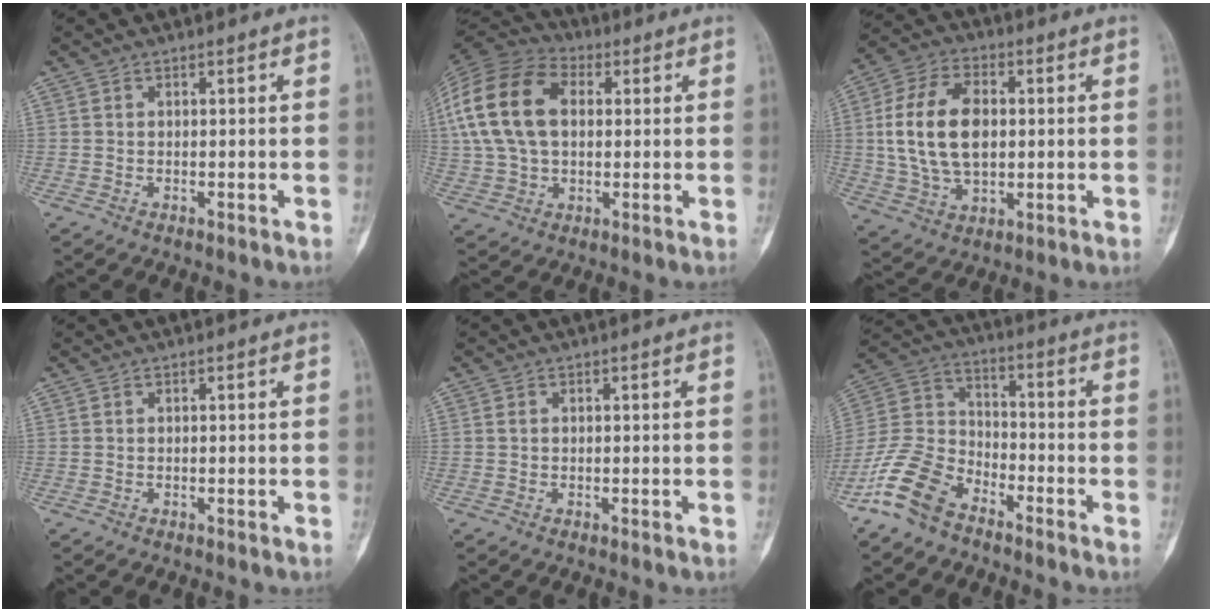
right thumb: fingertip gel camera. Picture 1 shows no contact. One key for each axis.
{"total": 18.6, "fx": 3.3, "fy": 12.2, "fz": 13.7, "tx": -0.265, "ty": 0.020, "tz": 0.055}
{"total": 16.2, "fx": 1.4, "fy": 10.2, "fz": 12.5, "tx": -0.220, "ty": 0.007, "tz": 0.028}
{"total": 0.0}
{"total": 0.7, "fx": 0.3, "fy": 0.5, "fz": 0.4, "tx": -0.007, "ty": 0.002, "tz": 0.007}
{"total": 12.7, "fx": -8.9, "fy": 6.7, "fz": 6.1, "tx": -0.122, "ty": 0.053, "tz": -0.187}